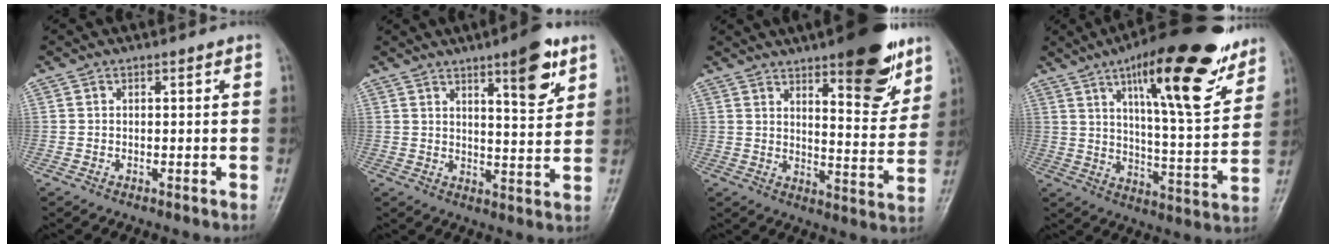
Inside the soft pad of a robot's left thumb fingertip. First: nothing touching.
{"total": 9.4, "force": [5.4, 2.3, 7.3], "torque": [-0.091, -0.032, 0.078]}
{"total": 15.5, "force": [9.6, 4.8, 11.2], "torque": [-0.115, -0.057, 0.138]}
{"total": 23.3, "force": [13.4, 6.3, 18.0], "torque": [-0.237, -0.050, 0.204]}